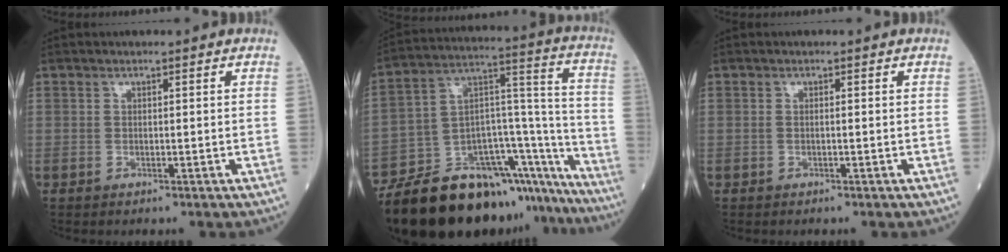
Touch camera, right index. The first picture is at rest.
{"total": 33.7, "force": [-26.4, 10.6, 18.1], "torque": [-0.248, 0.010, -0.387]}
{"total": 0.6, "force": [-0.1, 0.3, 0.5], "torque": [-0.020, 0.002, -0.001]}